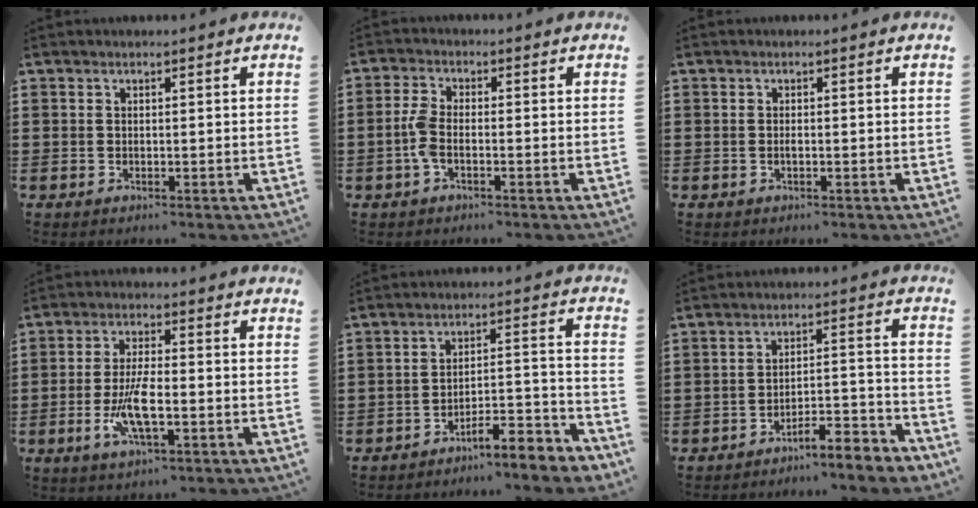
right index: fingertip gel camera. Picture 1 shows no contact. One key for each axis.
{"total": 3.8, "fx": -1.1, "fy": 1.5, "fz": 3.3, "tx": -0.088, "ty": -0.005, "tz": -0.028}
{"total": 0.6, "fx": -0.1, "fy": 0.1, "fz": 0.5, "tx": -0.011, "ty": -0.005, "tz": -0.001}
{"total": 7.1, "fx": -2.0, "fy": 1.9, "fz": 6.5, "tx": -0.141, "ty": -0.012, "tz": -0.040}
{"total": 6.2, "fx": -5.9, "fy": 0.2, "fz": 2.1, "tx": -0.033, "ty": 0.000, "tz": -0.114}
{"total": 5.4, "fx": -5.2, "fy": -0.1, "fz": 1.5, "tx": -0.026, "ty": -0.001, "tz": -0.104}